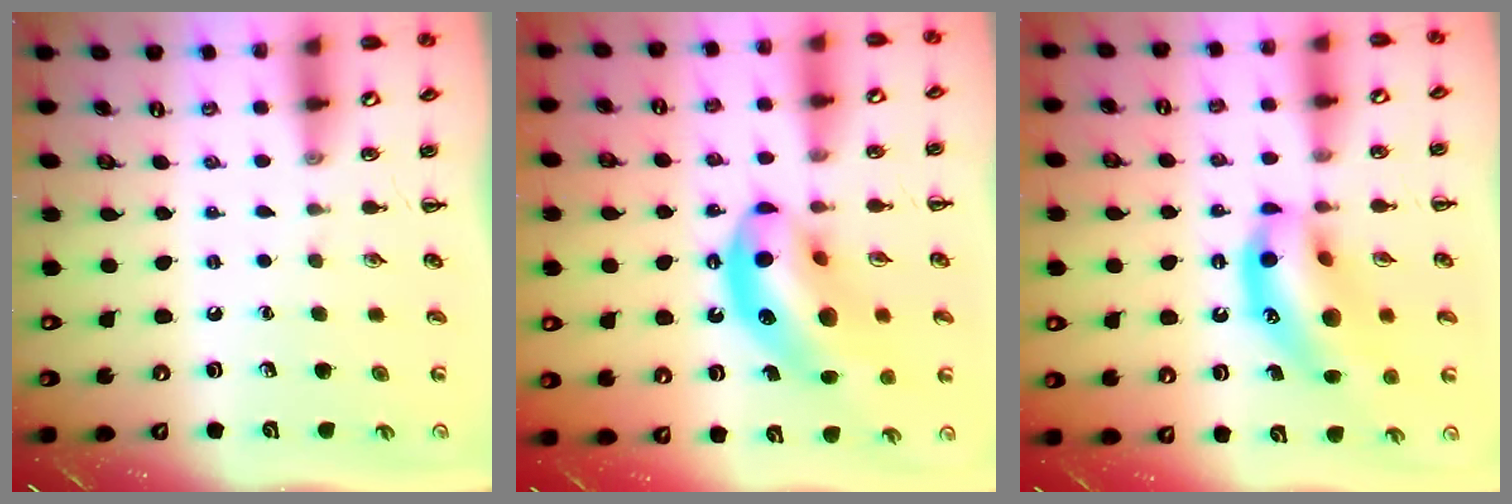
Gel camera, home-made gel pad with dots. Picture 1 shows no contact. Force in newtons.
{"total": 17.2, "press": 16.7, "slide": 4.2}
{"total": 16.8, "press": 16.3, "slide": 4.1}